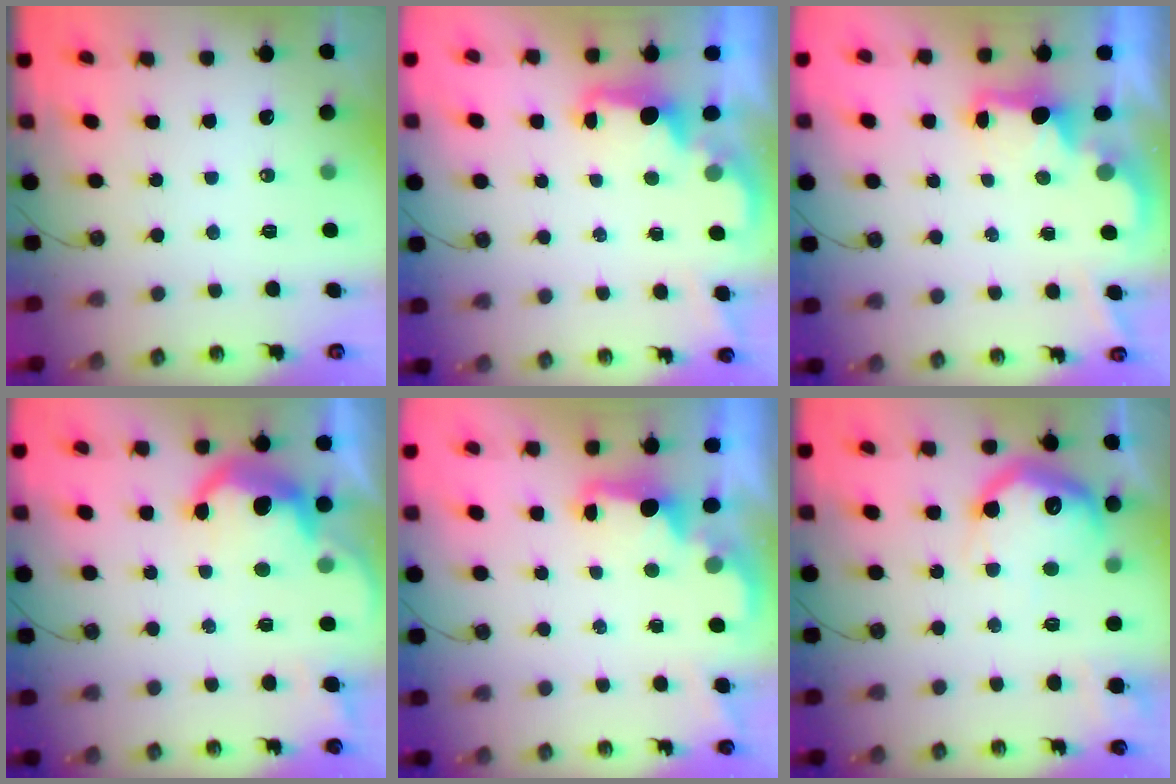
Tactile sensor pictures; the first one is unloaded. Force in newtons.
{"total": 2.0, "press": 1.9, "slide": 0.8}
{"total": 2.1, "press": 2.0, "slide": 0.8}
{"total": 9.3, "press": 9.3, "slide": 0.7}
{"total": 2.3, "press": 2.2, "slide": 0.7}
{"total": 17.7, "press": 17.7, "slide": 0.5}